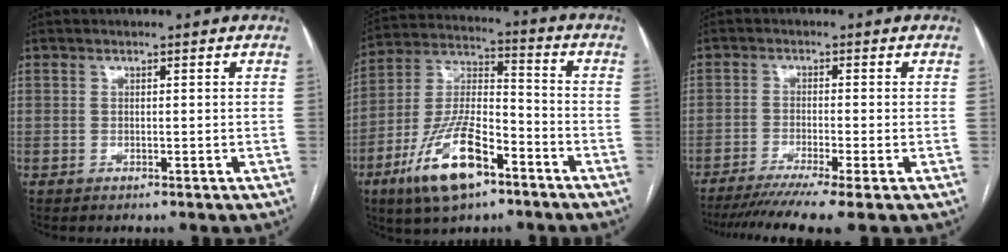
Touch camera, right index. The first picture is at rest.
{"total": 15.3, "force": [-8.3, 5.4, 11.6], "torque": [-0.238, 0.002, -0.148]}
{"total": 9.4, "force": [-7.3, -1.2, 5.7], "torque": [-0.079, -0.023, -0.113]}